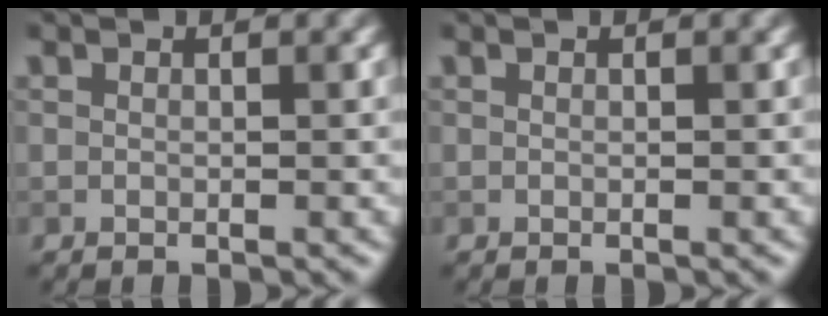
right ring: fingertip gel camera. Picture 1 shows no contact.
{"total": 0.0}